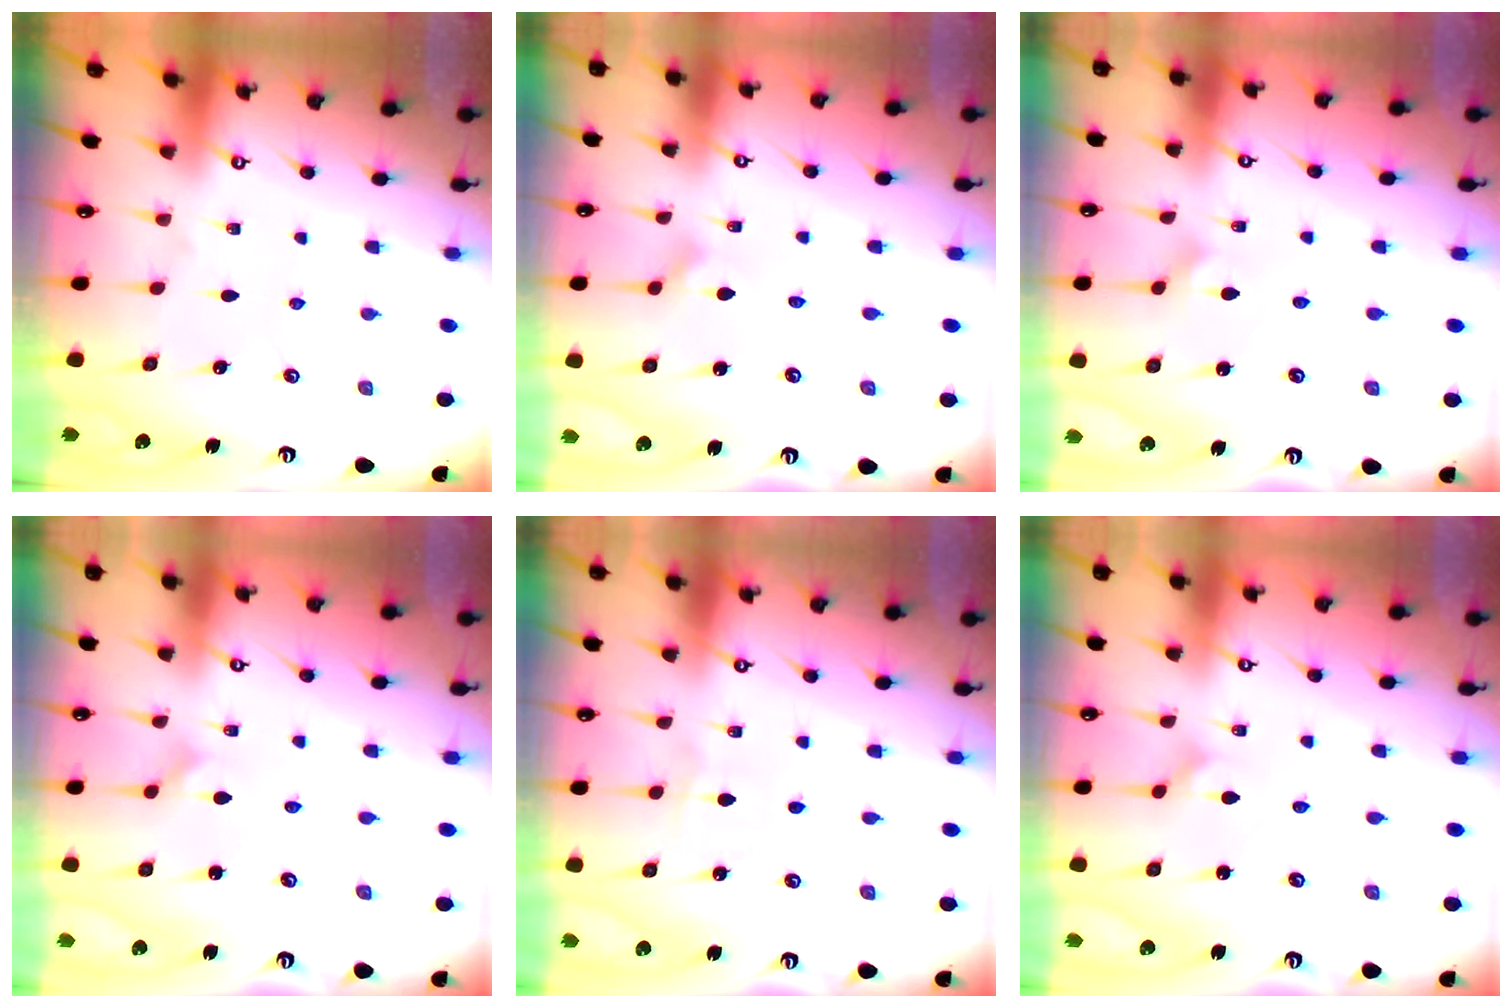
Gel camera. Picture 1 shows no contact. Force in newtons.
{"total": 3.0, "press": 3.0, "slide": 0.3}
{"total": 2.6, "press": 2.6, "slide": 0.3}
{"total": 1.4, "press": 1.4, "slide": 0.1}
{"total": 1.5, "press": 1.4, "slide": 0.2}
{"total": 1.2, "press": 1.2, "slide": 0.1}